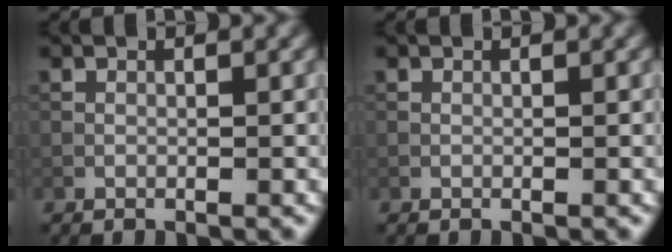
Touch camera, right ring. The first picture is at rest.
{"total": 0.0}